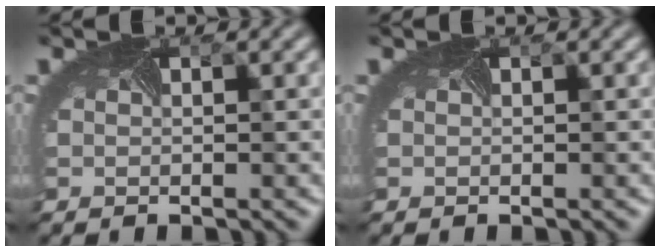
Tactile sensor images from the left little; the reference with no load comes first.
{"total": 0.0}